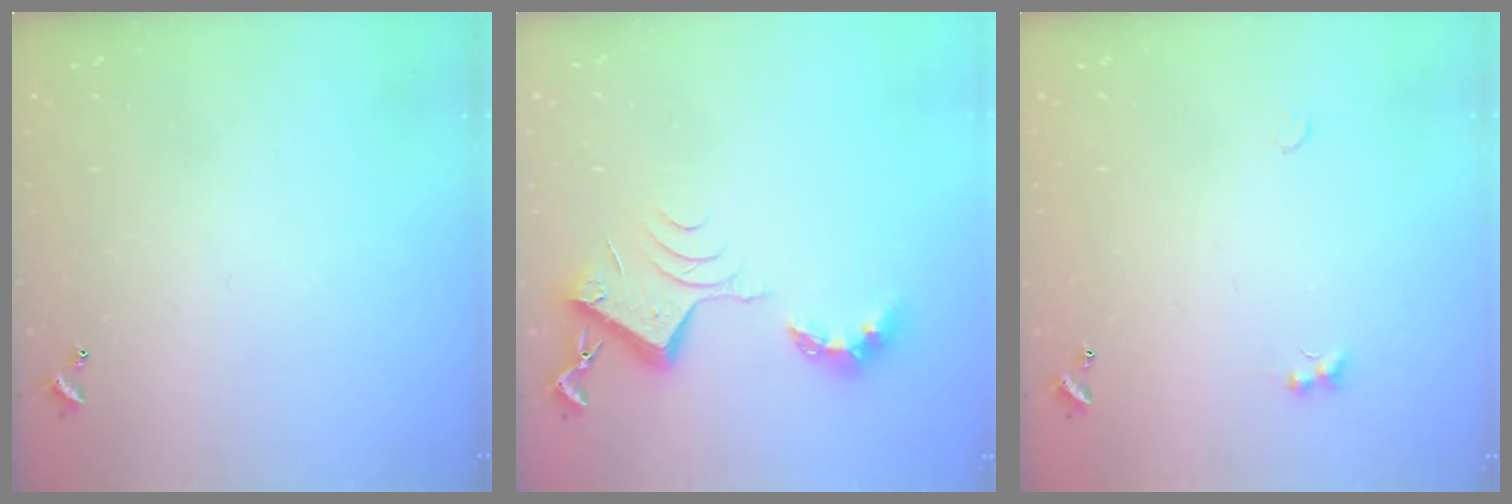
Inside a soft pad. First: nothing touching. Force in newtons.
{"total": 8.9, "press": 8.8, "slide": 1.1}
{"total": 1.8, "press": 1.7, "slide": 0.4}